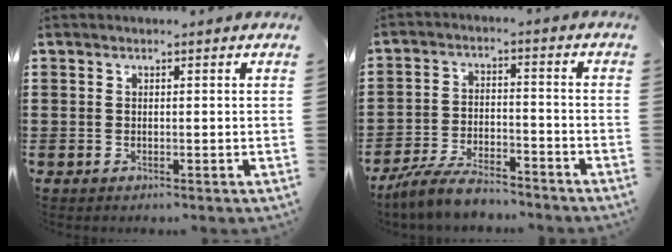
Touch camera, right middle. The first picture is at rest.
{"total": 7.1, "force": [-6.5, 1.4, 2.5], "torque": [-0.053, 0.009, -0.126]}